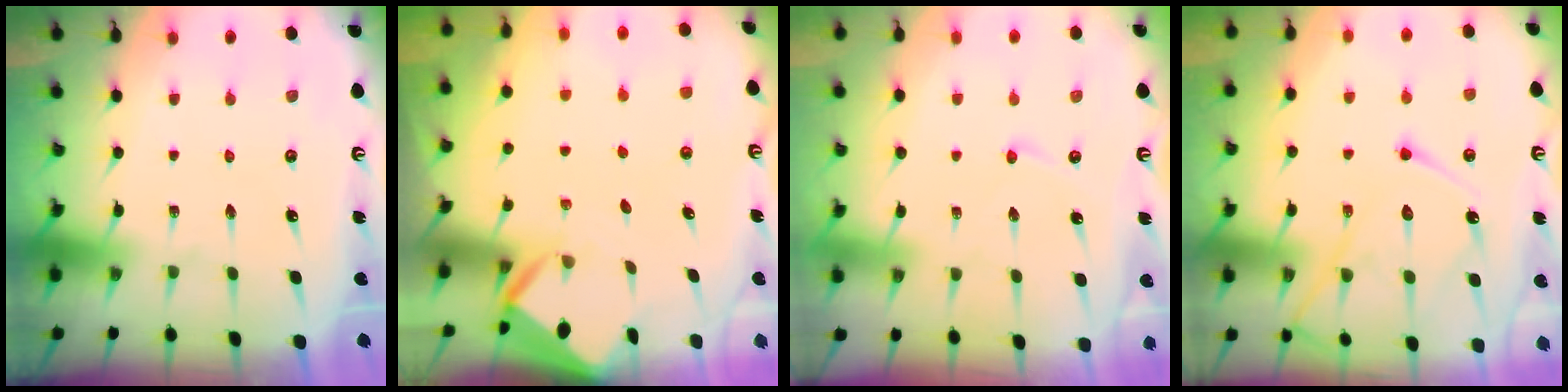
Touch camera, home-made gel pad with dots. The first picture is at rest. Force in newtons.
{"total": 3.4, "press": 3.4, "slide": 0.1}
{"total": 2.9, "press": 2.9, "slide": 0.2}
{"total": 16.1, "press": 16.0, "slide": 1.6}